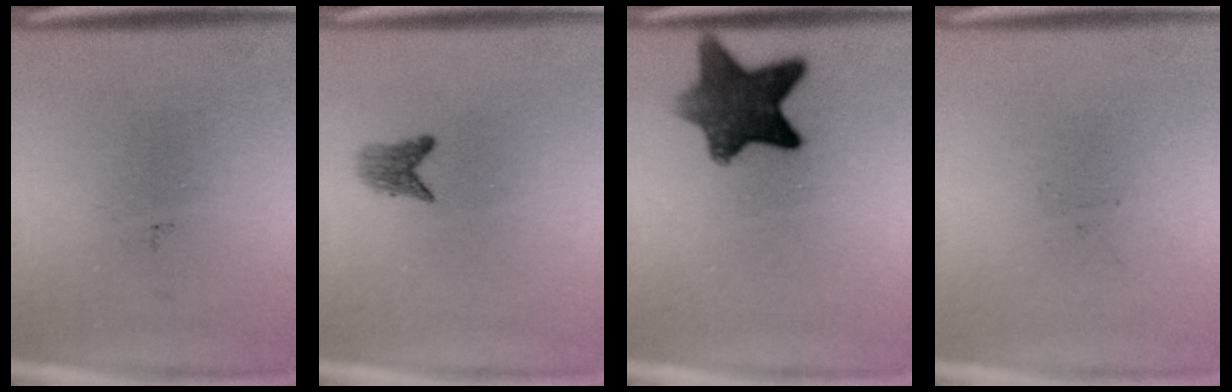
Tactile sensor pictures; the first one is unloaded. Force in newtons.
{"total": 1.8}
{"total": 9.8}
{"total": 0.0}